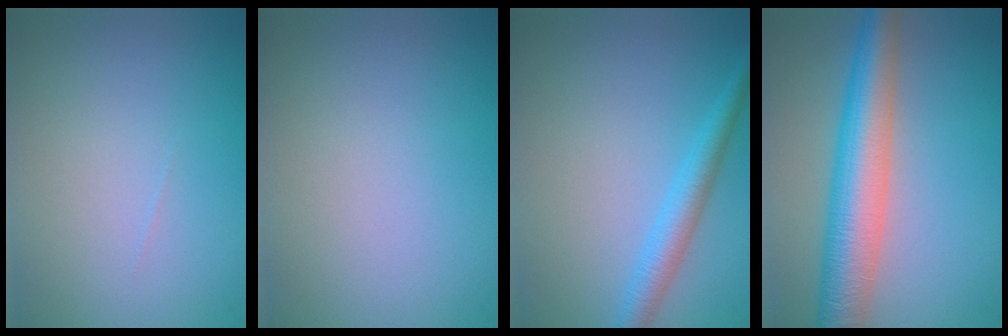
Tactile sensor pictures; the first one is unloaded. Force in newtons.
{"total": 0.0}
{"total": 2.8, "press": 2.8, "slide": 0.0}
{"total": 7.2, "press": 7.2, "slide": 0.1}